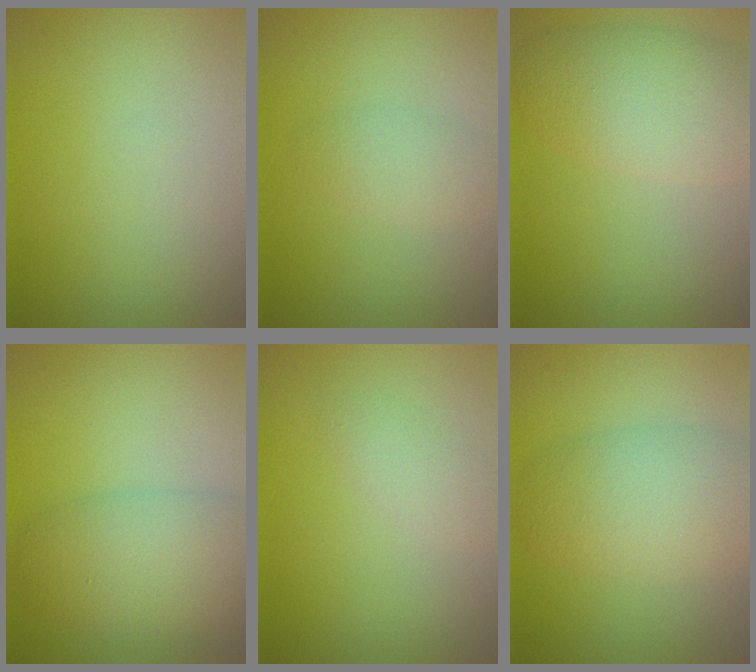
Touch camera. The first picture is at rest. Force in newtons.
{"total": 1.9, "press": 1.9, "slide": 0.0}
{"total": 5.5, "press": 5.5, "slide": 0.2}
{"total": 5.5, "press": 5.5, "slide": 0.1}
{"total": 1.5, "press": 1.5, "slide": 0.1}
{"total": 6.1, "press": 6.1, "slide": 0.2}